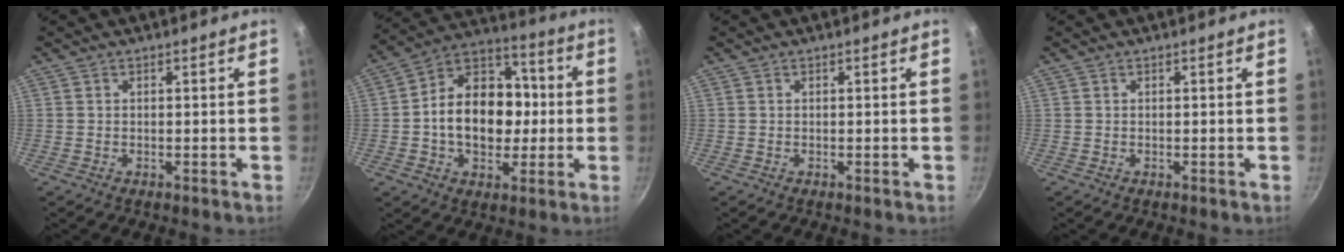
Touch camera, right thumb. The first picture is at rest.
{"total": 18.0, "force": [-0.9, 13.2, 12.2], "torque": [-0.154, 0.036, -0.029]}
{"total": 0.0}
{"total": 0.0}